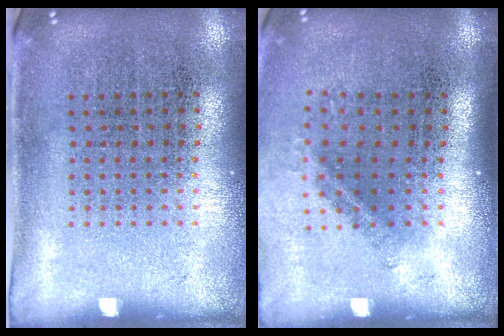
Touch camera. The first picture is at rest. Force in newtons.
{"total": 1.5, "press": 0.9, "slide": 1.2}